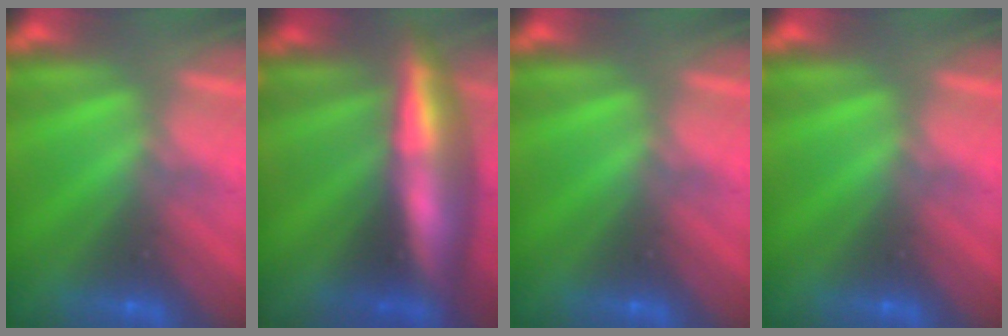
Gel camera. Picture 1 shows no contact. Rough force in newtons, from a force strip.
{"total": 8.1}
{"total": 0.0}
{"total": 0.0}